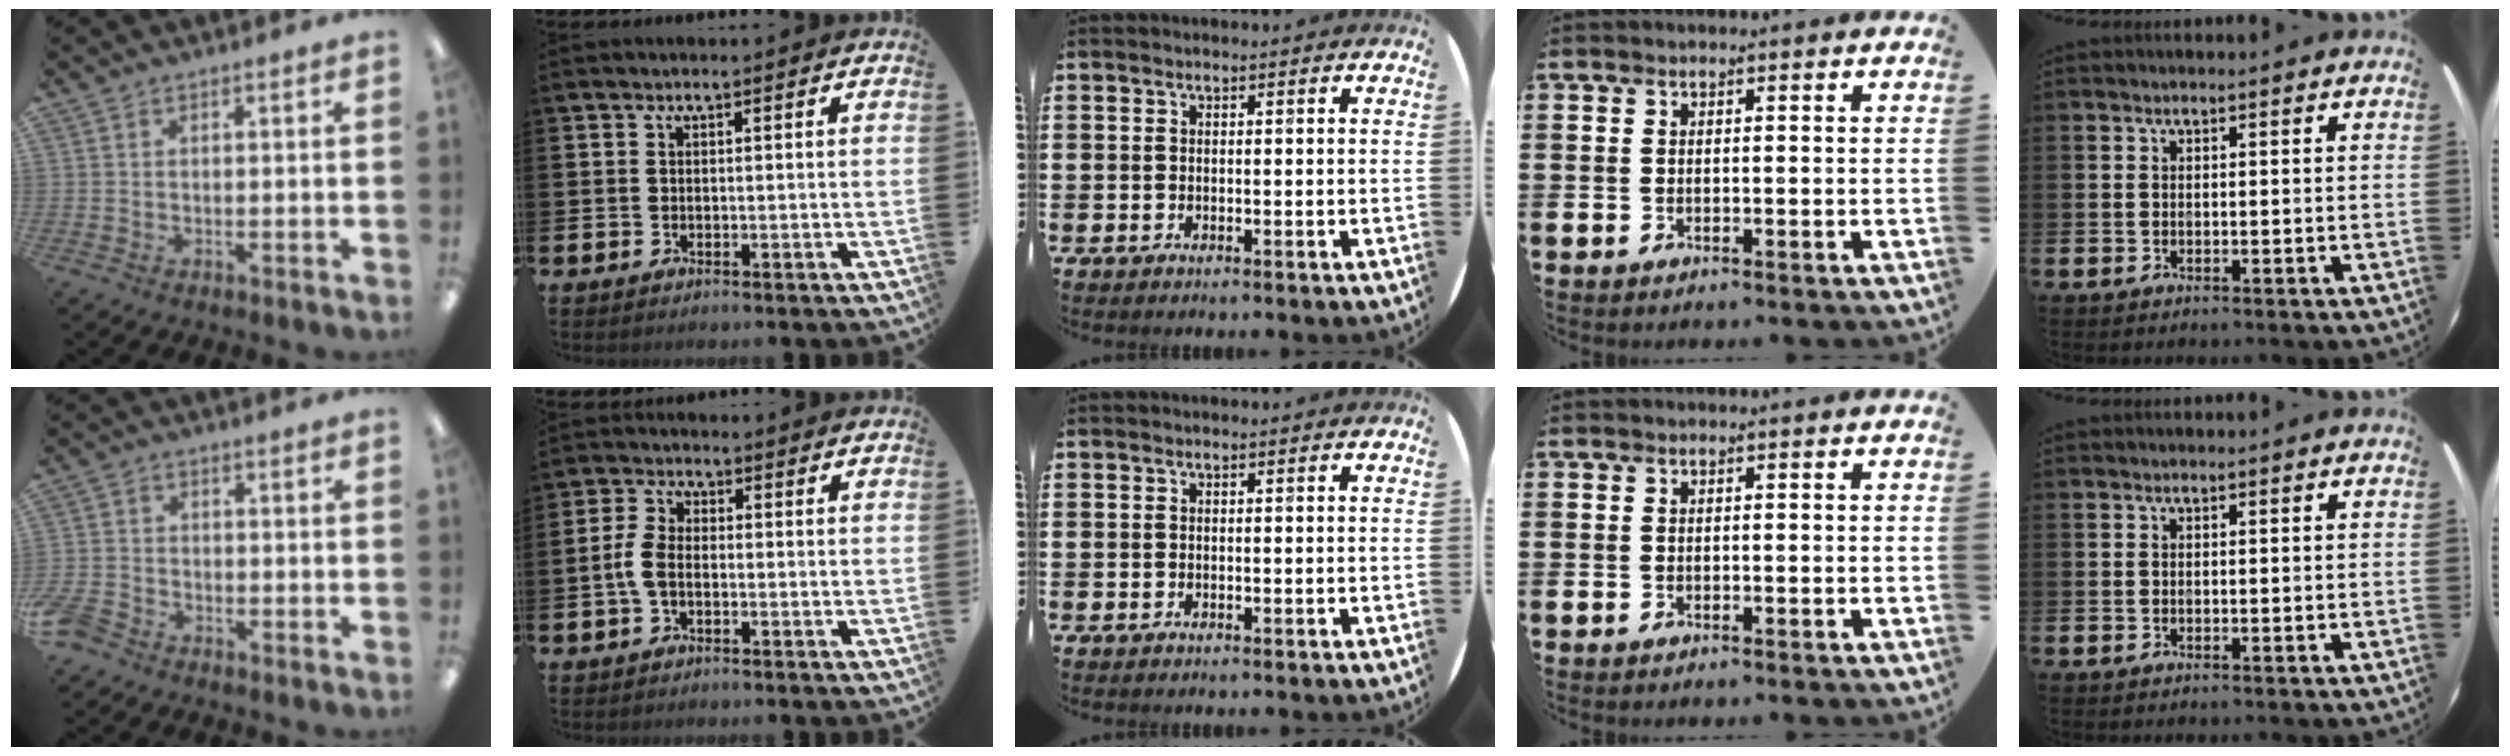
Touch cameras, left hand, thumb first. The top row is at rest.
{"thumb": {"total": 4.2, "force": [-3.3, 2.0, 1.5], "torque": [-0.047, 0.010, -0.068]}, "index": {"total": 3.8, "force": [-0.9, 2.2, 3.1], "torque": [-0.063, 0.006, -0.017]}}